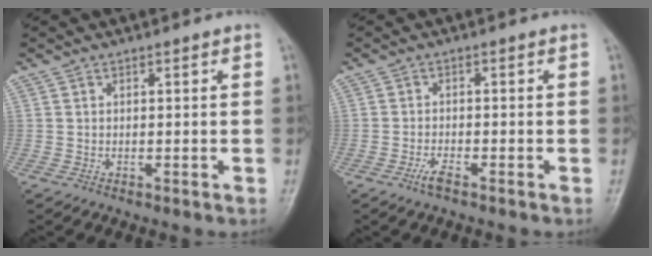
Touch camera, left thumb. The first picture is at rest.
{"total": 2.3, "force": [-1.7, 0.6, 1.3], "torque": [-0.035, 0.007, -0.036]}